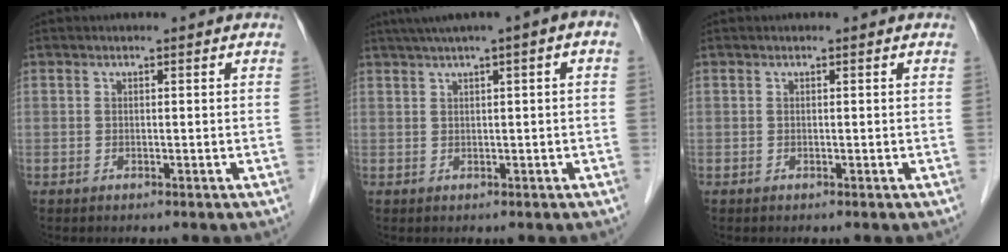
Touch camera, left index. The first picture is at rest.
{"total": 6.1, "force": [2.6, 0.2, 5.5], "torque": [-0.088, 0.030, 0.041]}
{"total": 0.0}